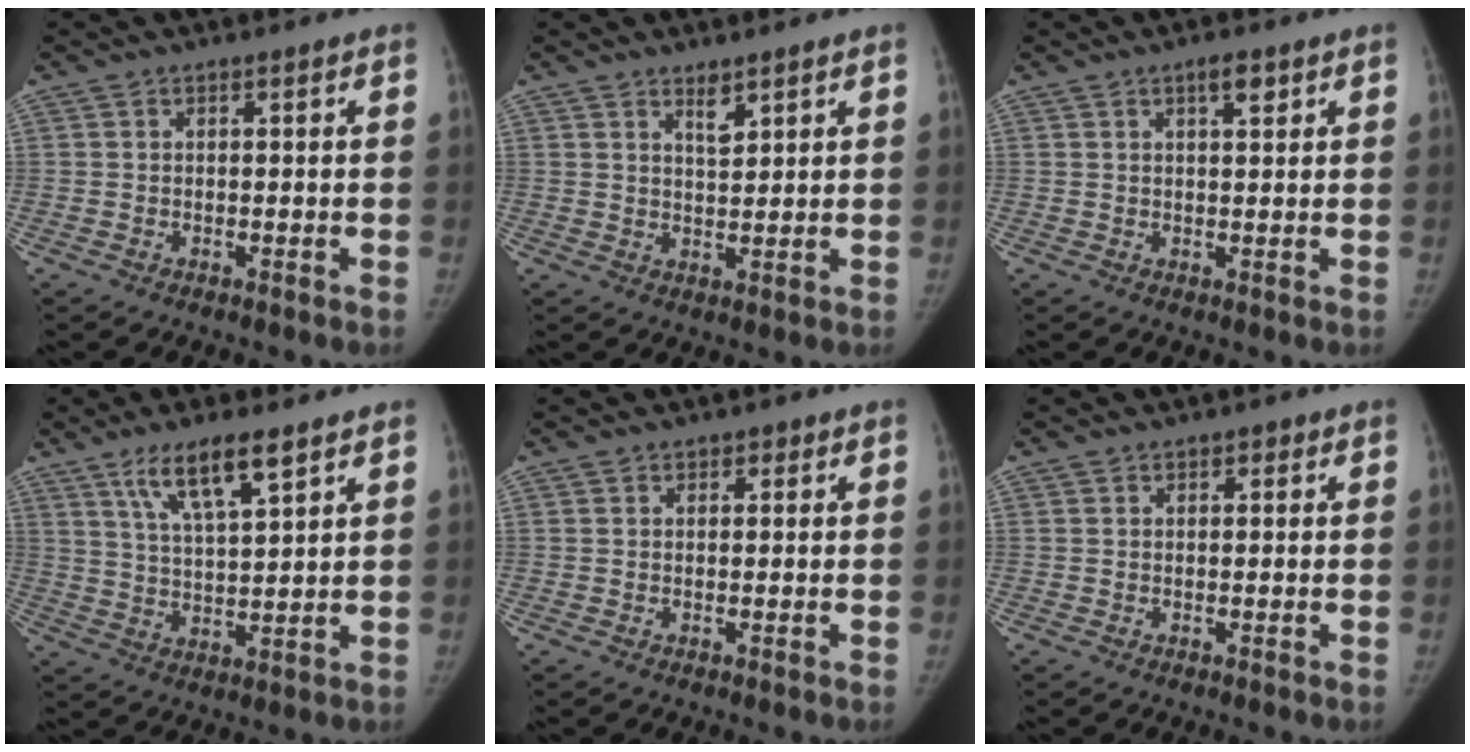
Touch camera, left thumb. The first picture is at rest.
{"total": 3.0, "force": [2.1, 1.1, 1.8], "torque": [-0.022, -0.018, 0.039]}
{"total": 2.8, "force": [1.6, 1.0, 2.1], "torque": [-0.023, -0.006, 0.024]}
{"total": 9.6, "force": [6.0, 2.2, 7.1], "torque": [-0.121, -0.028, 0.117]}
{"total": 1.2, "force": [0.7, 0.9, 0.3], "torque": [0.011, -0.002, 0.005]}
{"total": 1.1, "force": [0.6, 0.8, 0.5], "torque": [0.006, 0.000, 0.004]}